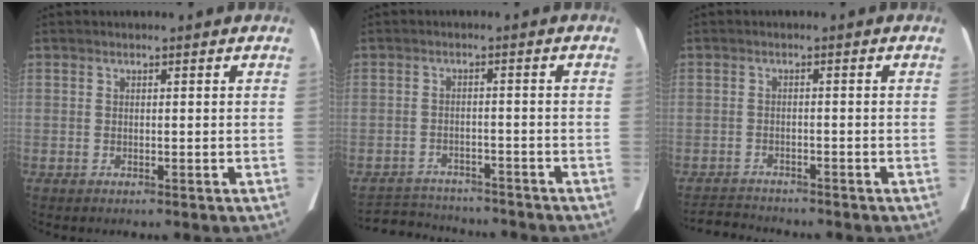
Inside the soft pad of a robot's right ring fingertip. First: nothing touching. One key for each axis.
{"total": 9.9, "fx": -9.5, "fy": 2.2, "fz": 1.9, "tx": -0.042, "ty": 0.008, "tz": -0.133}
{"total": 4.6, "fx": -4.6, "fy": 0.4, "fz": 0.5, "tx": -0.012, "ty": -0.016, "tz": -0.075}